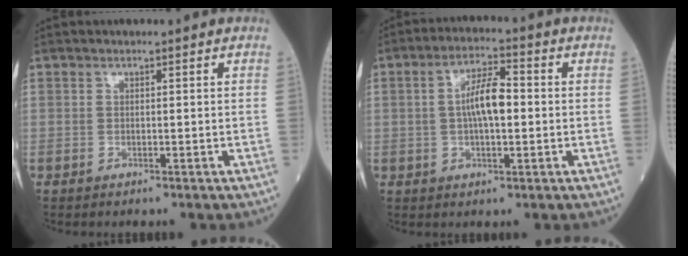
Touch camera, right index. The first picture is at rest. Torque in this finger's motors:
{"motor_torque": [0.16, 0.02, 0.17, 0.05]}